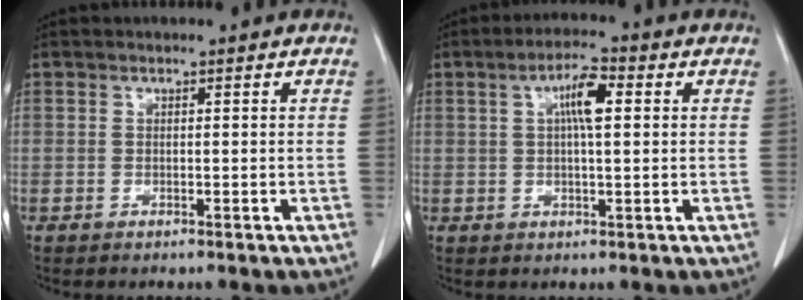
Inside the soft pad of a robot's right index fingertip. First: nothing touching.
{"total": 5.6, "force": [1.5, 1.0, 5.3], "torque": [-0.096, 0.012, 0.024]}